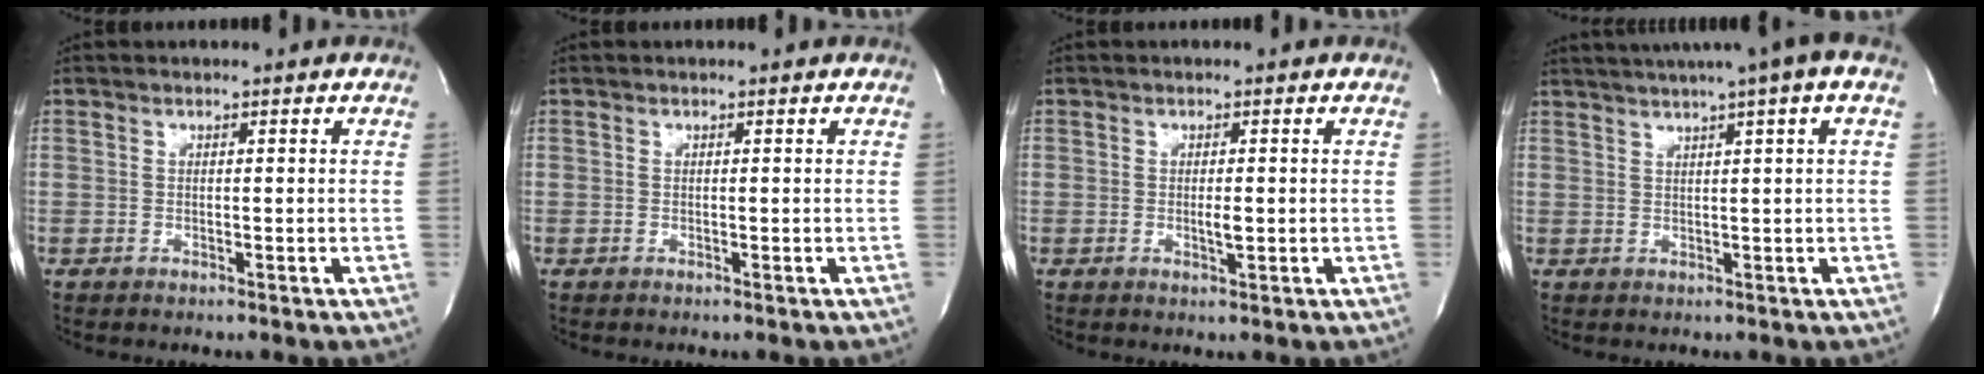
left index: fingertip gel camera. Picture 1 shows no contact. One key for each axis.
{"total": 0.0}
{"total": 1.4, "fx": -0.2, "fy": 0.3, "fz": 1.4, "tx": -0.023, "ty": -0.002, "tz": -0.003}
{"total": 9.7, "fx": 6.5, "fy": -0.6, "fz": 7.2, "tx": -0.119, "ty": 0.032, "tz": 0.083}